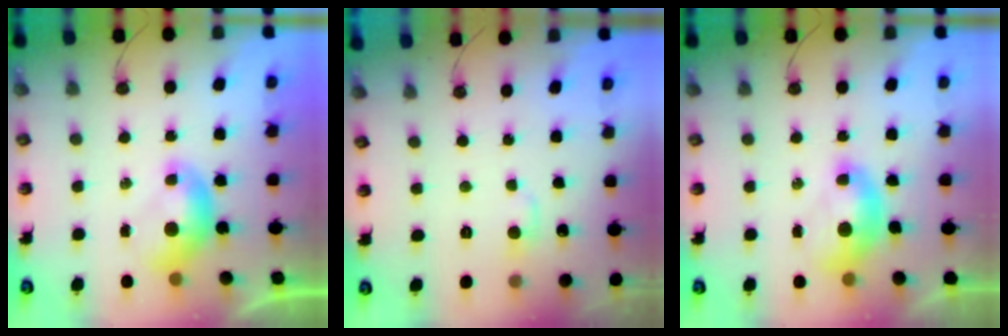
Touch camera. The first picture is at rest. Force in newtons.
{"total": 1.0, "press": 0.4, "slide": 0.9}
{"total": 2.0, "press": 1.9, "slide": 0.6}